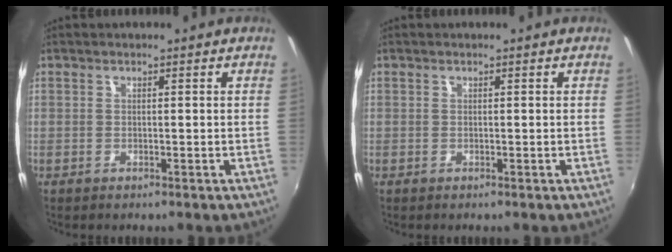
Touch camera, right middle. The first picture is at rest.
{"total": 0.0}